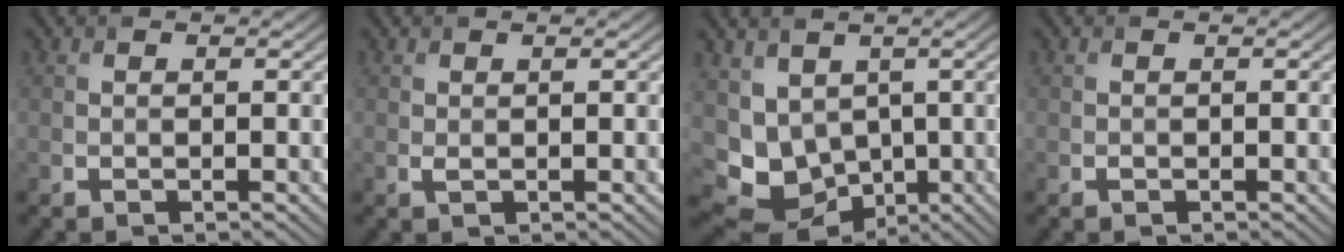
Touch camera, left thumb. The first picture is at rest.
{"total": 0.6, "force": [0.1, 0.2, 0.5], "torque": [-0.013, -0.001, 0.003]}
{"total": 7.9, "force": [0.4, 6.5, 4.4], "torque": [-0.100, -0.031, 0.021]}
{"total": 0.0}